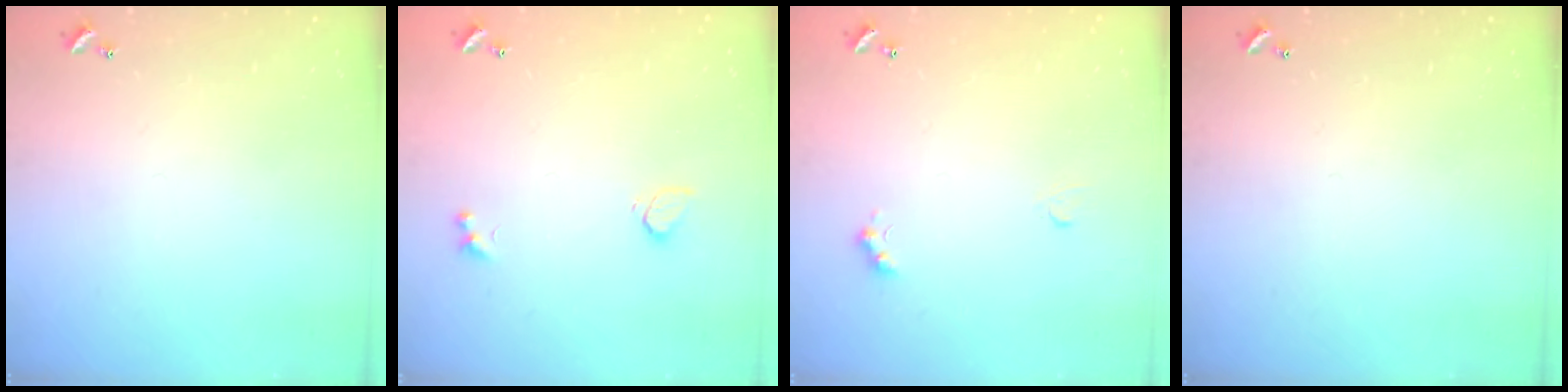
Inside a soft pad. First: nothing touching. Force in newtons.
{"total": 2.1, "press": 1.8, "slide": 1.2}
{"total": 2.4, "press": 2.3, "slide": 0.5}
{"total": 0.0}